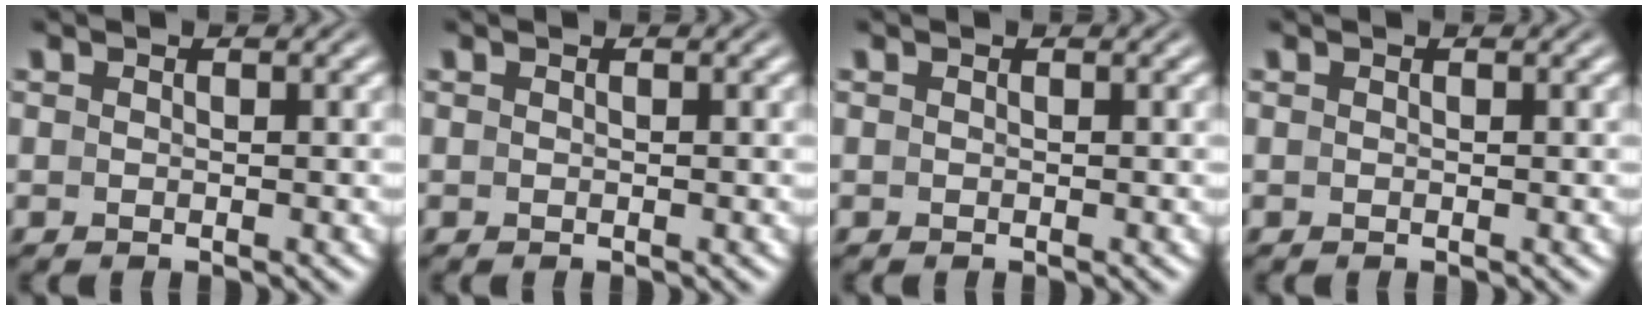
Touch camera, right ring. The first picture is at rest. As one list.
[{"total": 0.0}, {"total": 0.0}, {"total": 0.0}]